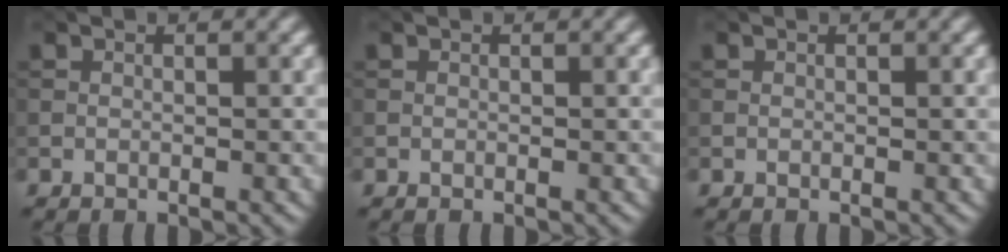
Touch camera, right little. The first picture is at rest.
{"total": 0.0}
{"total": 0.0}